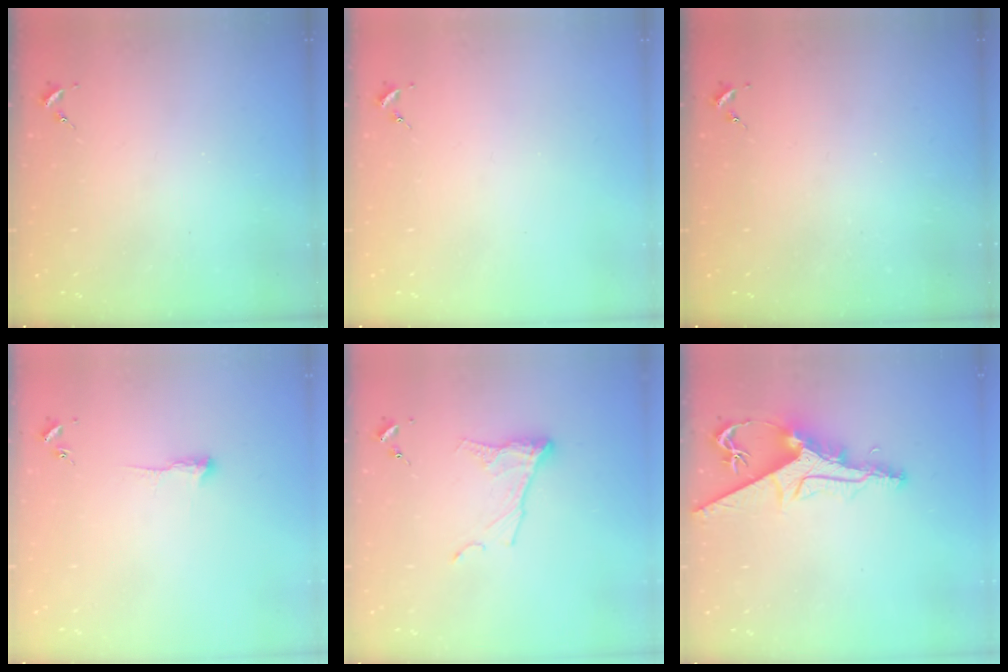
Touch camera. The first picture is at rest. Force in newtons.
{"total": 0.0}
{"total": 0.0}
{"total": 4.4, "press": 4.3, "slide": 0.7}
{"total": 10.4, "press": 10.4, "slide": 0.6}
{"total": 10.7, "press": 10.7, "slide": 1.0}